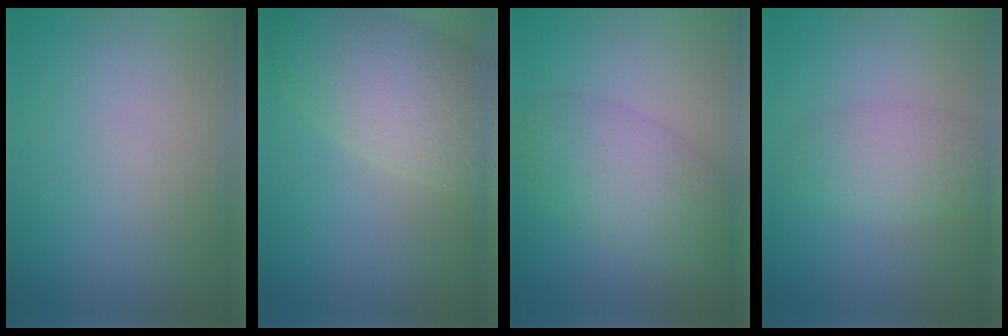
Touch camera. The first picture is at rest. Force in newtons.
{"total": 7.0, "press": 7.0, "slide": 0.5}
{"total": 5.2, "press": 5.2, "slide": 0.4}
{"total": 2.8, "press": 2.8, "slide": 0.2}